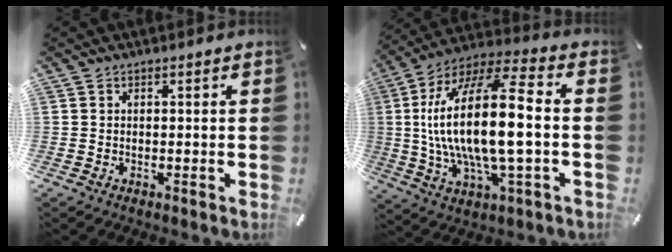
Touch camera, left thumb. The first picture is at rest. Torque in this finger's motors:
{"motor_torque": [0.90, 1.14, 2.77, 0.00, 0.95]}